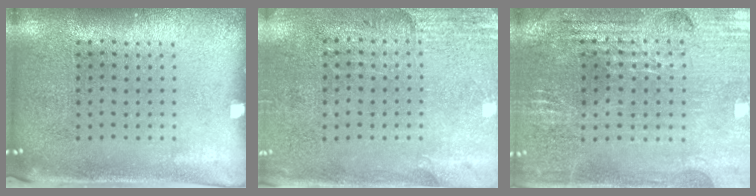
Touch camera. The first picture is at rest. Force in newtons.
{"total": 2.7, "press": 2.3, "slide": 1.4}
{"total": 2.9, "press": 2.8, "slide": 0.5}